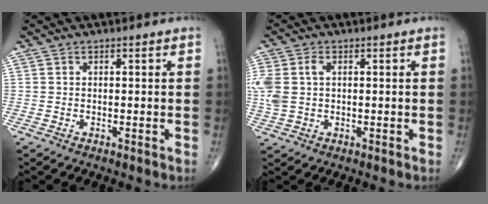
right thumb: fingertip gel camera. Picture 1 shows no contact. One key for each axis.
{"total": 7.5, "fx": 1.1, "fy": 5.0, "fz": 5.5, "tx": -0.147, "ty": 0.018, "tz": 0.030}